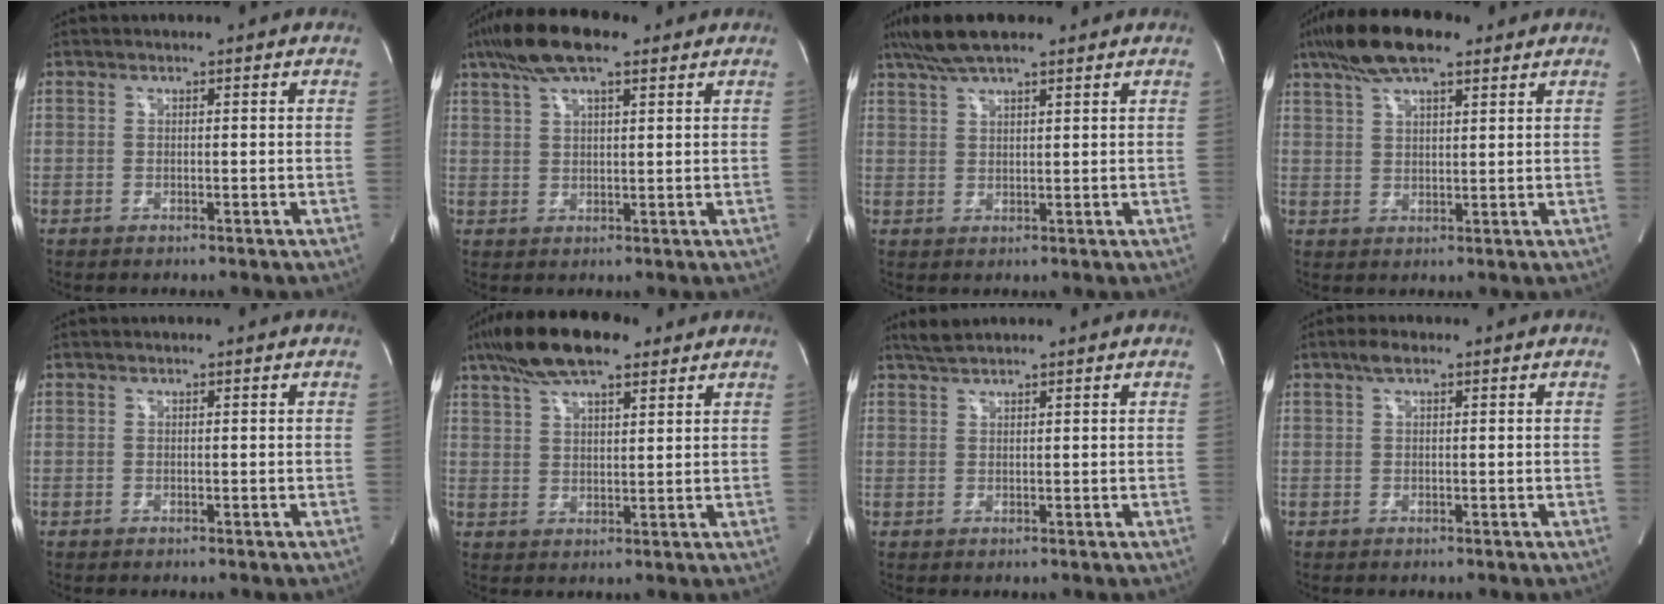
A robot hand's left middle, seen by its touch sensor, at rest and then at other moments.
{"total": 9.8, "force": [6.5, 2.5, 6.9], "torque": [-0.135, 0.028, 0.112]}
{"total": 8.0, "force": [6.2, 1.5, 4.9], "torque": [-0.093, 0.033, 0.109]}
{"total": 10.8, "force": [7.5, 2.9, 7.2], "torque": [-0.141, 0.028, 0.130]}
{"total": 0.0}
{"total": 12.2, "force": [8.6, 3.5, 8.0], "torque": [-0.155, 0.029, 0.151]}
{"total": 2.1, "force": [2.0, -0.1, 0.7], "torque": [-0.019, 0.011, 0.042]}
{"total": 1.9, "force": [1.1, 0.6, 1.4], "torque": [-0.032, 0.012, 0.020]}